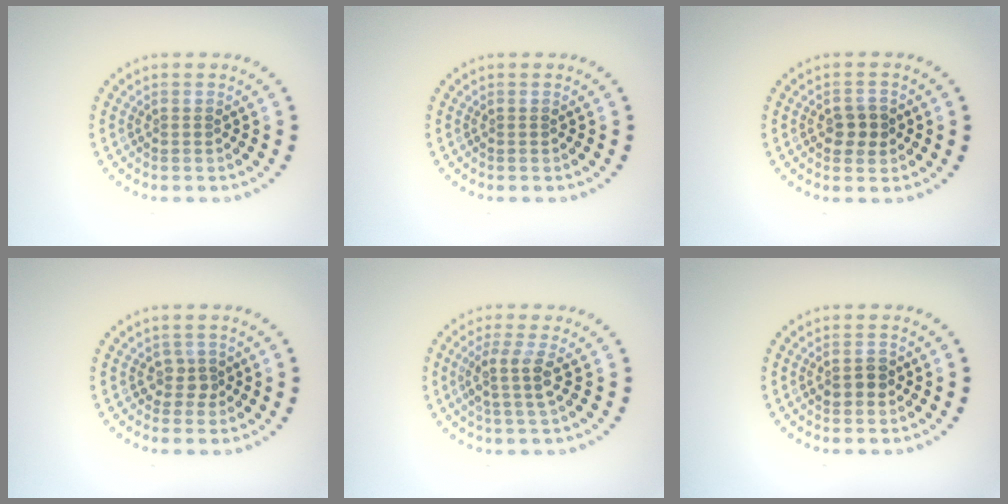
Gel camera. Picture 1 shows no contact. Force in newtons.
{"total": 0.0}
{"total": 2.2, "press": 2.2, "slide": 0.2}
{"total": 1.5, "press": 1.2, "slide": 0.9}
{"total": 2.6, "press": 2.1, "slide": 1.6}
{"total": 1.7, "press": 1.7, "slide": 0.2}